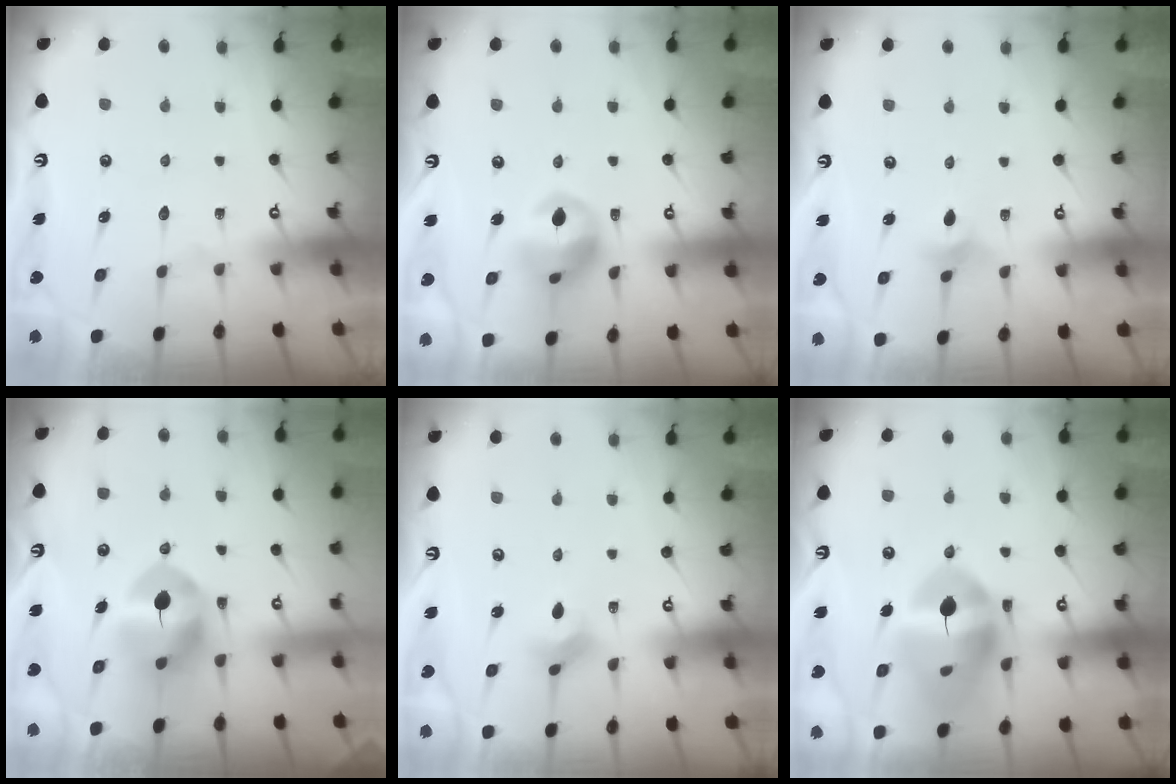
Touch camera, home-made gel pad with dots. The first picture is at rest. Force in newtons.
{"total": 12.5, "press": 12.4, "slide": 1.5}
{"total": 3.9, "press": 3.8, "slide": 0.8}
{"total": 8.7, "press": 8.5, "slide": 1.5}
{"total": 2.6, "press": 2.5, "slide": 0.6}
{"total": 17.7, "press": 17.5, "slide": 2.3}